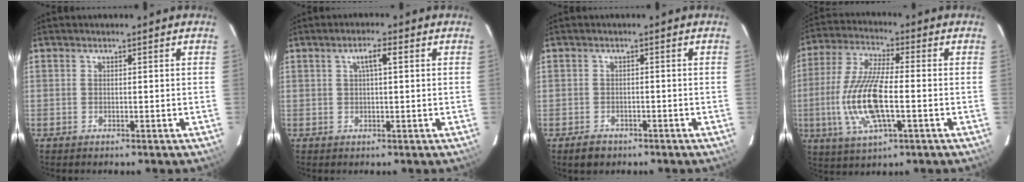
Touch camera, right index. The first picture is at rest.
{"total": 3.0, "force": [1.1, 0.2, 2.8], "torque": [-0.054, 0.008, 0.020]}
{"total": 2.7, "force": [-1.7, 2.0, 0.7], "torque": [-0.019, 0.000, -0.026]}
{"total": 14.4, "force": [-2.7, 4.2, 13.5], "torque": [-0.285, -0.006, -0.054]}